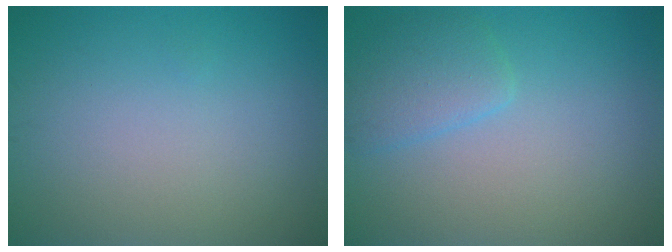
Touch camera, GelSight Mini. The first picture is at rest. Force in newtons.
{"total": 2.6, "press": 2.6, "slide": 0.2}